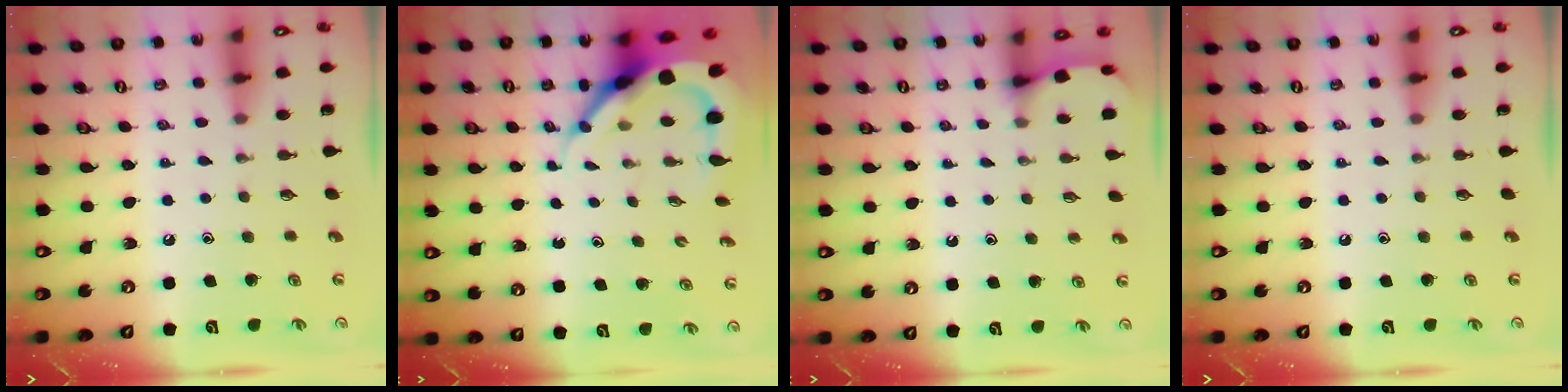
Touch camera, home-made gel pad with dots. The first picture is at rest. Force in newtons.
{"total": 10.9, "press": 10.8, "slide": 1.2}
{"total": 2.2, "press": 2.2, "slide": 0.3}
{"total": 0.0}